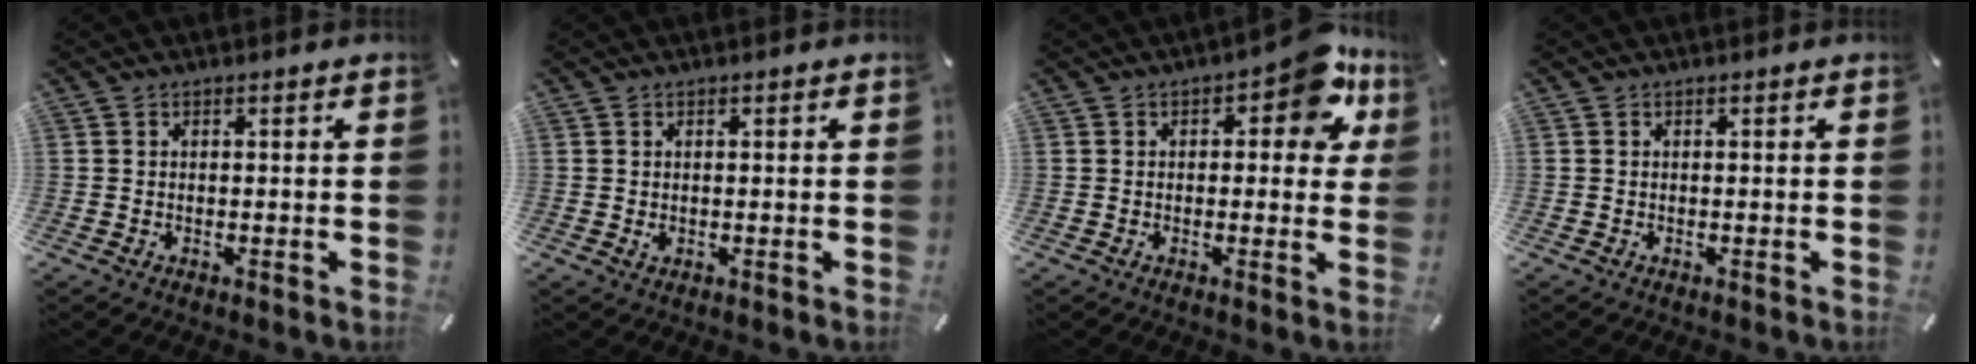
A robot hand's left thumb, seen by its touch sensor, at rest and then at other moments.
{"total": 0.7, "force": [0.1, 0.5, 0.4], "torque": [-0.009, 0.002, 0.002]}
{"total": 11.0, "force": [4.6, 5.5, 8.3], "torque": [-0.094, -0.020, 0.073]}
{"total": 0.0}